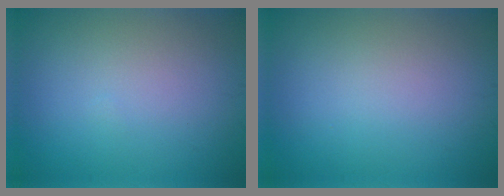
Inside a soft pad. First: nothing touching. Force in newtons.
{"total": 0.0}